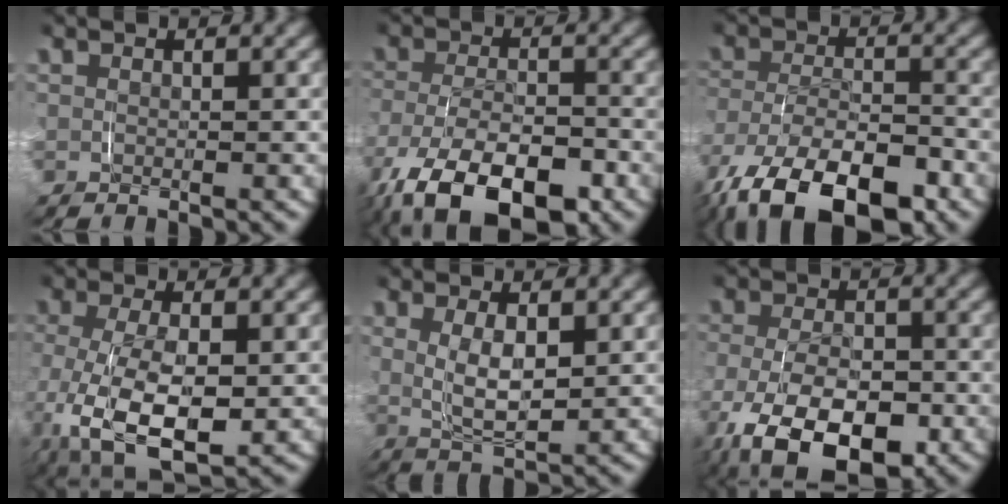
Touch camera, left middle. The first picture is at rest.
{"total": 10.6, "force": [-6.2, 5.1, 6.9], "torque": [-0.155, -0.040, -0.084]}
{"total": 11.6, "force": [-8.1, 5.1, 6.7], "torque": [-0.140, -0.033, -0.115]}
{"total": 9.0, "force": [-3.6, 4.8, 6.6], "torque": [-0.163, -0.047, -0.039]}
{"total": 4.7, "force": [0.1, 2.1, 4.2], "torque": [-0.079, -0.006, 0.003]}
{"total": 9.6, "force": [-4.5, 5.2, 6.7], "torque": [-0.147, -0.046, -0.058]}